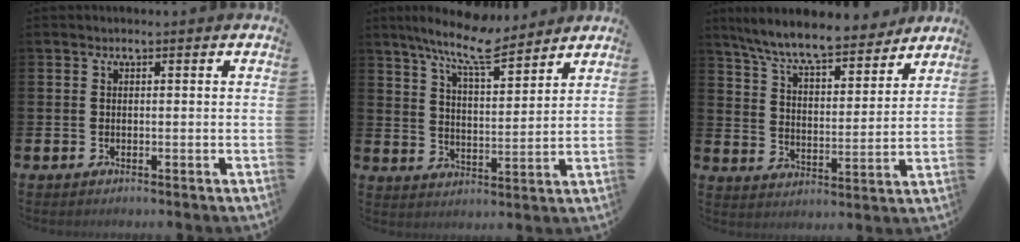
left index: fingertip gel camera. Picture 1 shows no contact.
{"total": 9.3, "force": [8.2, 1.3, 4.2], "torque": [-0.101, -0.038, 0.146]}
{"total": 9.1, "force": [8.3, 1.3, 3.4], "torque": [-0.095, -0.053, 0.145]}